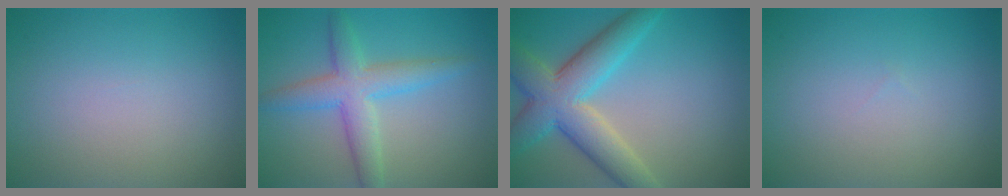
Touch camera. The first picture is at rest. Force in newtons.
{"total": 4.7, "press": 4.7, "slide": 0.1}
{"total": 7.6, "press": 7.6, "slide": 0.5}
{"total": 0.0}